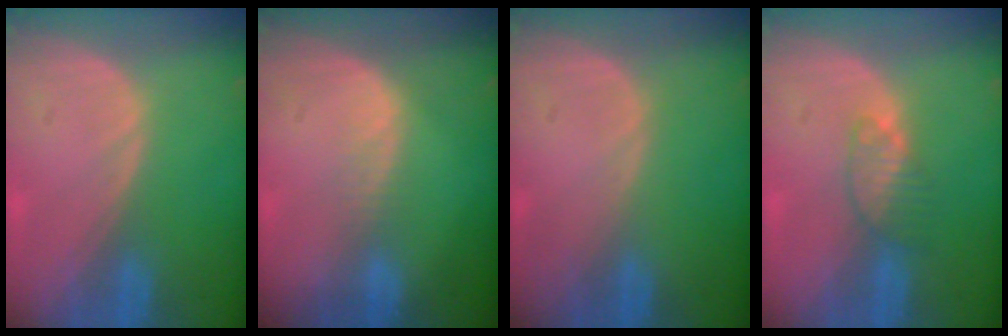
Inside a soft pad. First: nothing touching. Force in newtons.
{"total": 1.6, "press": 1.6, "slide": 0.1}
{"total": 0.0}
{"total": 3.4, "press": 3.3, "slide": 0.6}